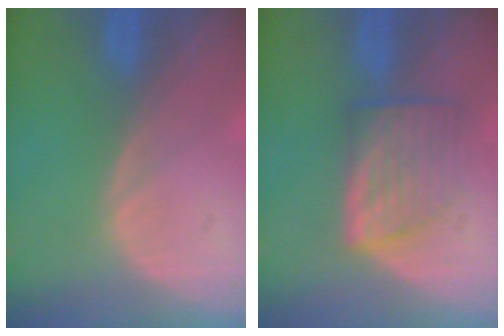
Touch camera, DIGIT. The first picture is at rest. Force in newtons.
{"total": 6.2, "press": 5.9, "slide": 1.9}